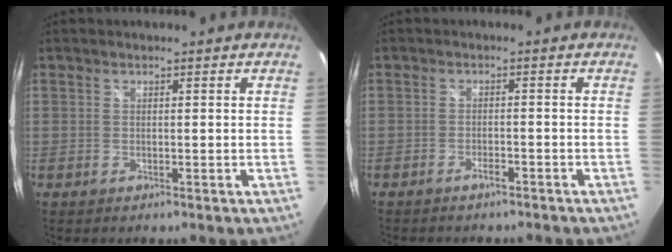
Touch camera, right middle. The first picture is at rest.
{"total": 2.4, "force": [-2.1, 0.7, 0.9], "torque": [-0.027, -0.001, -0.034]}